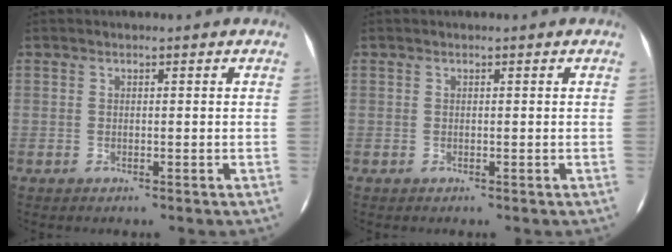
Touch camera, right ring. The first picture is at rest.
{"total": 0.0}